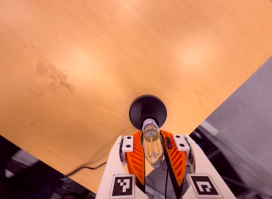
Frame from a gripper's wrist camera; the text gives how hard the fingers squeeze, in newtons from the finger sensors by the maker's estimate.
{"total": 20.3, "left": 18.6, "right": 22.0}